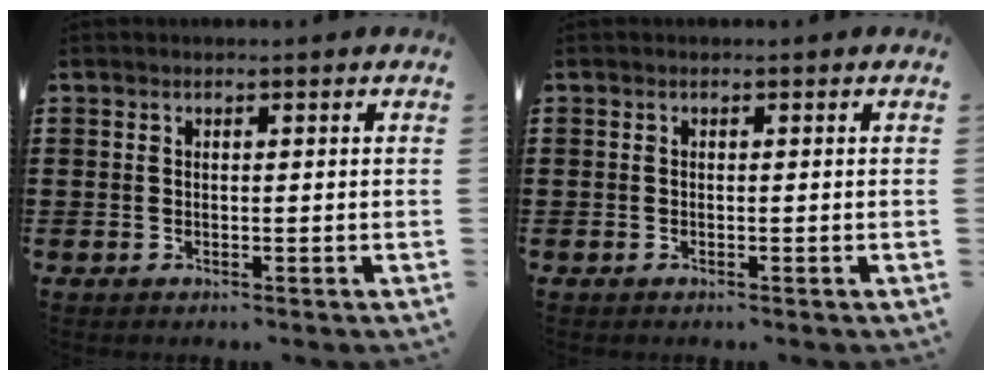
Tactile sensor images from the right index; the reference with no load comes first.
{"total": 0.0}